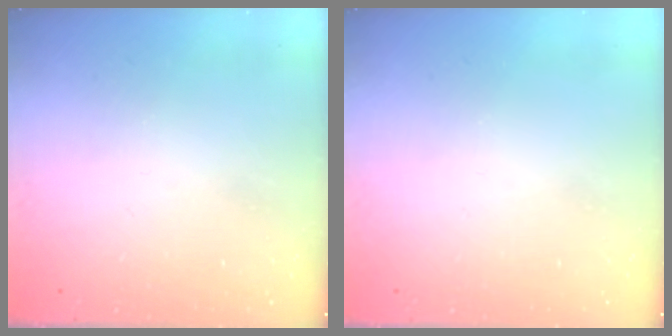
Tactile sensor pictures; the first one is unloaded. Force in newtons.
{"total": 0.0}